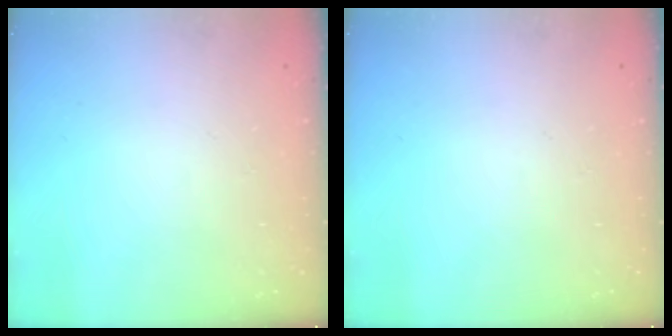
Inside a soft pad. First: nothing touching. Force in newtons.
{"total": 0.0}